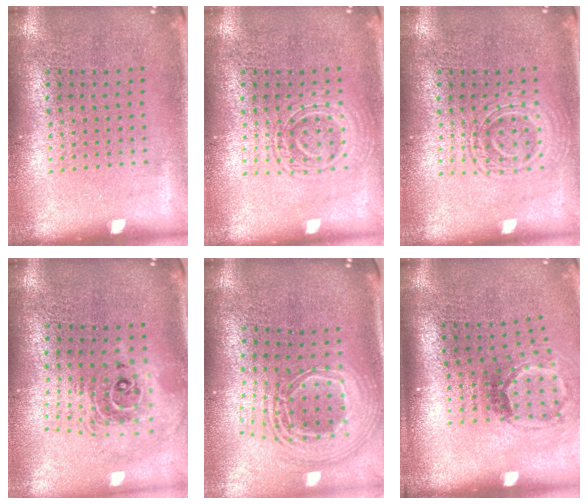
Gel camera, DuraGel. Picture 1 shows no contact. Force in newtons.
{"total": 2.7, "press": 2.6, "slide": 0.6}
{"total": 2.7, "press": 2.6, "slide": 0.6}
{"total": 2.2, "press": 1.7, "slide": 1.5}
{"total": 2.7, "press": 1.8, "slide": 2.0}
{"total": 1.8, "press": 1.1, "slide": 1.4}